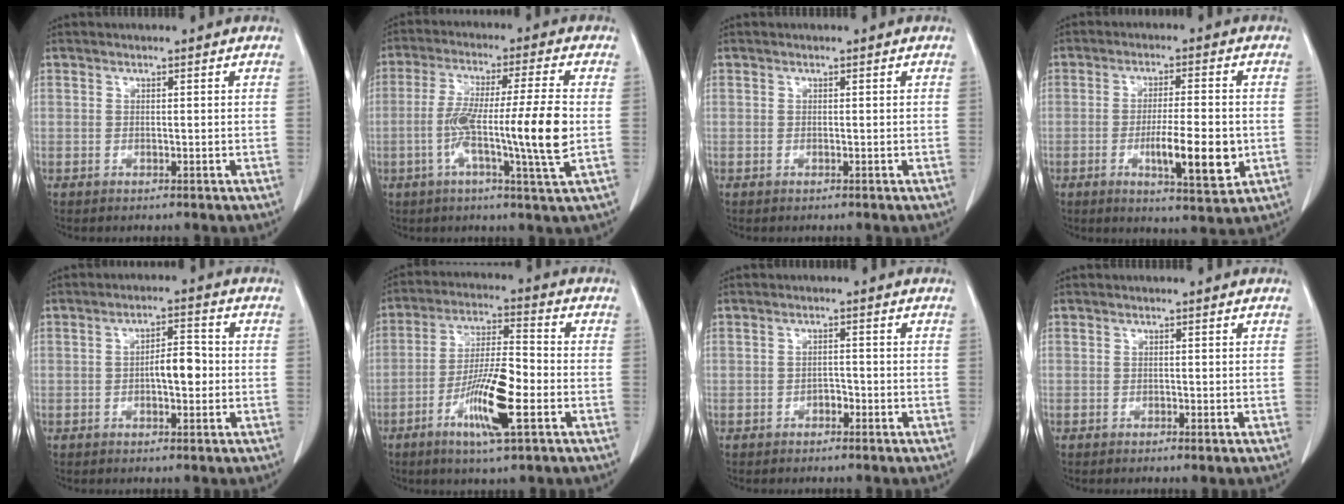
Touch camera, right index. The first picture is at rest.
{"total": 13.2, "force": [-2.2, -0.6, 13.1], "torque": [-0.236, -0.001, -0.046]}
{"total": 0.0}
{"total": 9.4, "force": [-2.3, 1.6, 9.0], "torque": [-0.142, -0.014, -0.035]}
{"total": 4.7, "force": [-0.7, 1.7, 4.4], "torque": [-0.072, 0.011, -0.011]}
{"total": 11.4, "force": [-4.5, 1.3, 10.4], "torque": [-0.195, -0.009, -0.082]}
{"total": 1.4, "force": [-0.9, 0.7, 0.8], "torque": [-0.012, 0.004, -0.015]}
{"total": 0.6, "force": [-0.4, 0.1, 0.5], "torque": [-0.011, -0.001, -0.004]}